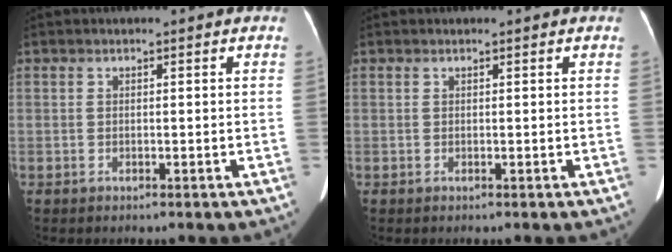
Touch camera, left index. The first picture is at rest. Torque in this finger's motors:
{"motor_torque": [0.00, 0.00, 0.00, 0.00]}